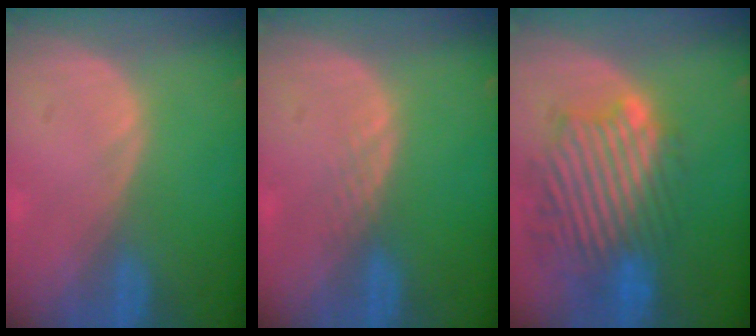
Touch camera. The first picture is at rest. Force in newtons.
{"total": 1.3, "press": 1.2, "slide": 0.1}
{"total": 11.5, "press": 10.5, "slide": 4.6}